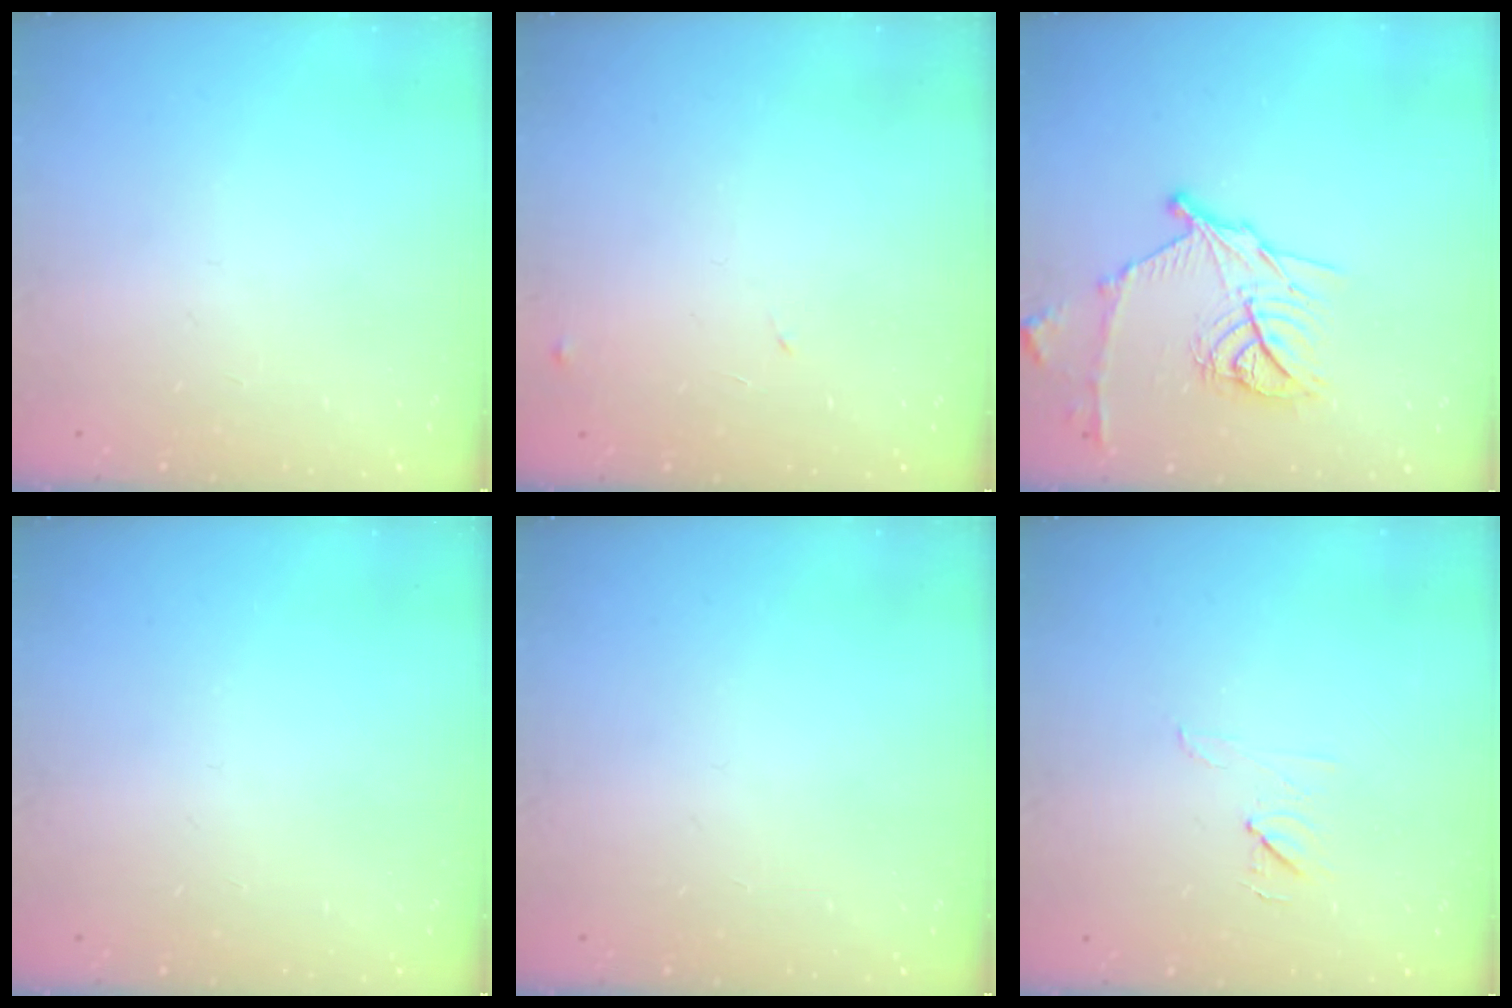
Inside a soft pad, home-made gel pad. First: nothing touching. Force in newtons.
{"total": 8.1, "press": 8.1, "slide": 0.6}
{"total": 16.4, "press": 16.3, "slide": 1.0}
{"total": 0.0}
{"total": 0.0}
{"total": 5.9, "press": 5.9, "slide": 0.9}